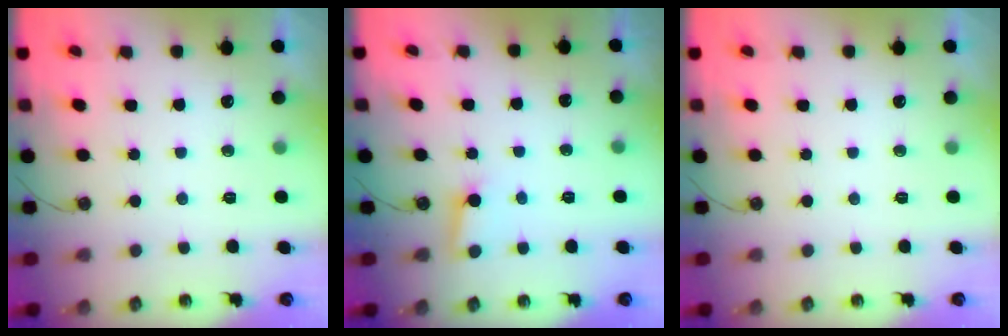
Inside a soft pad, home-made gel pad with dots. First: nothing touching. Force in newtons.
{"total": 3.0, "press": 2.9, "slide": 0.3}
{"total": 0.0}